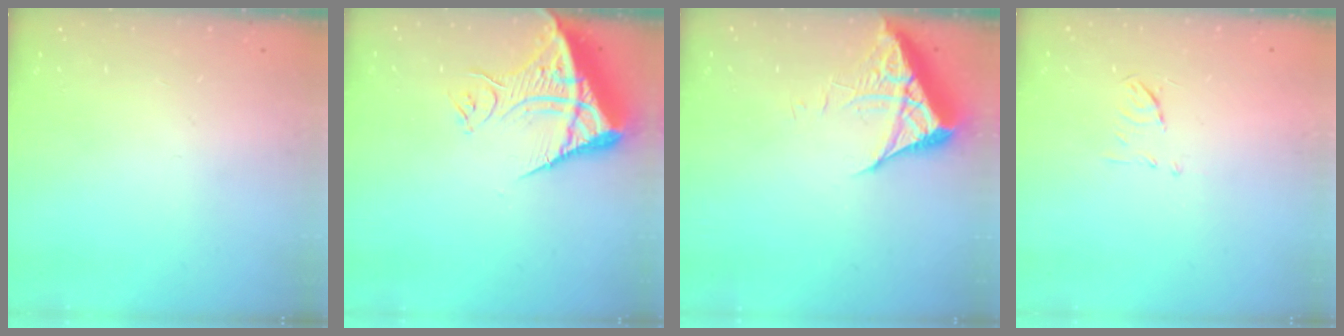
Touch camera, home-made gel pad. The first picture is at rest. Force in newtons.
{"total": 13.0, "press": 12.9, "slide": 1.8}
{"total": 6.1, "press": 6.1, "slide": 0.7}
{"total": 5.3, "press": 5.2, "slide": 0.8}